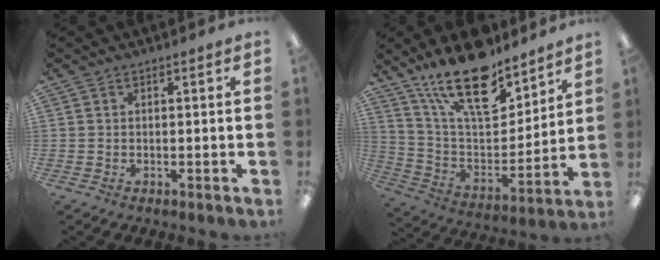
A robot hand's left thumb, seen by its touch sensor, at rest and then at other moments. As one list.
[{"total": 21.1, "force": [15.0, 8.4, 12.2], "torque": [-0.214, -0.090, 0.264]}]